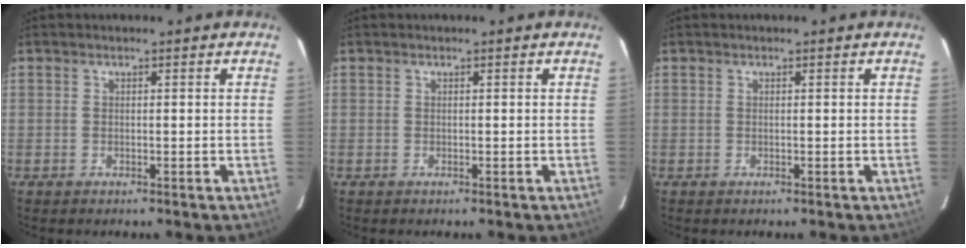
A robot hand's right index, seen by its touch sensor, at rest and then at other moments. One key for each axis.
{"total": 0.0}
{"total": 0.0}